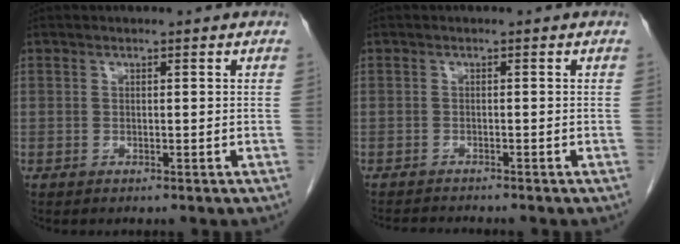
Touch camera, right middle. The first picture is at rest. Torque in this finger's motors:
{"motor_torque": [0.00, 0.00, -0.01, 0.00]}